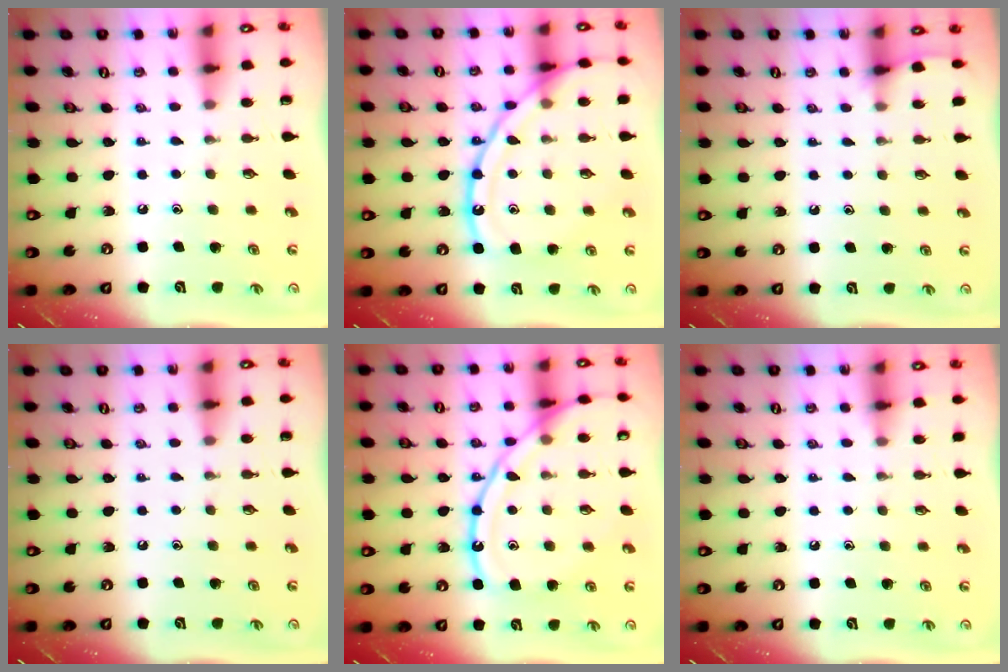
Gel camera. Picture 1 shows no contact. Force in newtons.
{"total": 17.3, "press": 17.3, "slide": 1.5}
{"total": 2.4, "press": 2.4, "slide": 0.4}
{"total": 0.0}
{"total": 17.4, "press": 17.3, "slide": 1.7}
{"total": 3.0, "press": 2.9, "slide": 0.5}